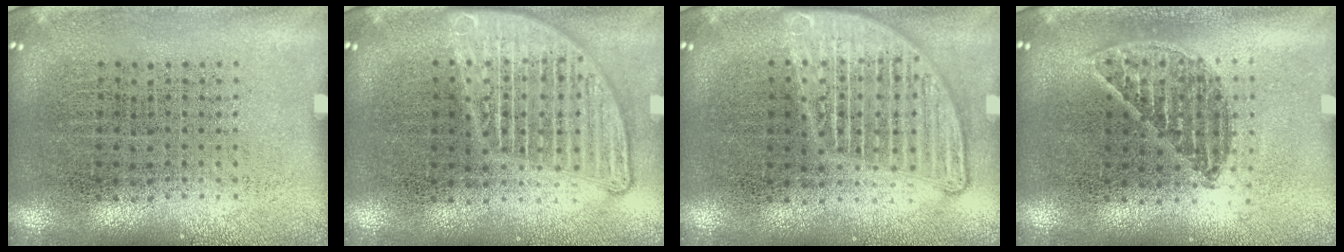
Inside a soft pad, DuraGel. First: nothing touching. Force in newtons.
{"total": 2.8, "press": 2.8, "slide": 0.3}
{"total": 2.8, "press": 2.8, "slide": 0.3}
{"total": 1.2, "press": 1.1, "slide": 0.5}